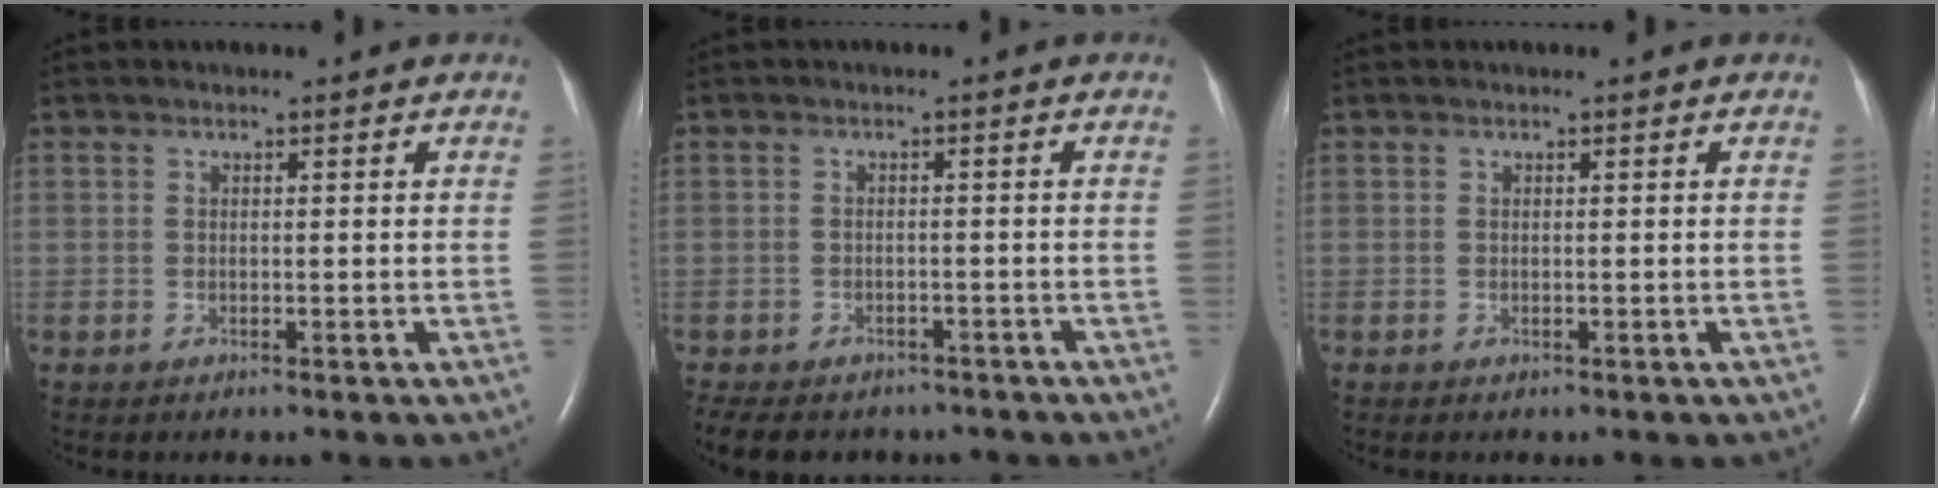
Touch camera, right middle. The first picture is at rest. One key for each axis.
{"total": 11.6, "fx": -9.3, "fy": 5.7, "fz": 3.9, "tx": -0.095, "ty": -0.008, "tz": -0.115}
{"total": 0.0}